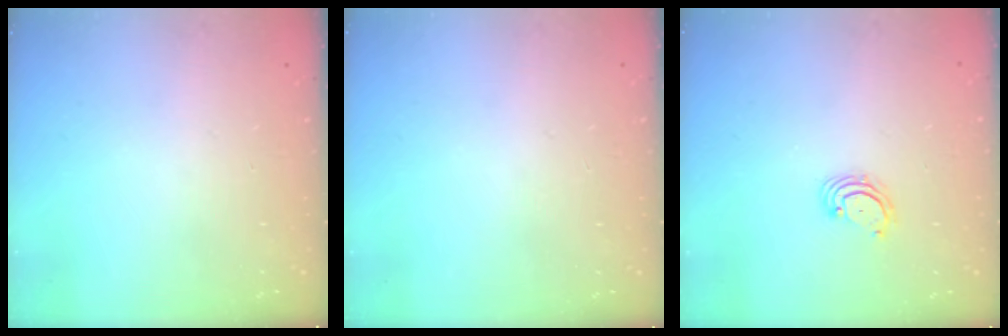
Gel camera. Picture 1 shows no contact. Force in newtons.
{"total": 0.0}
{"total": 2.7, "press": 2.7, "slide": 0.3}